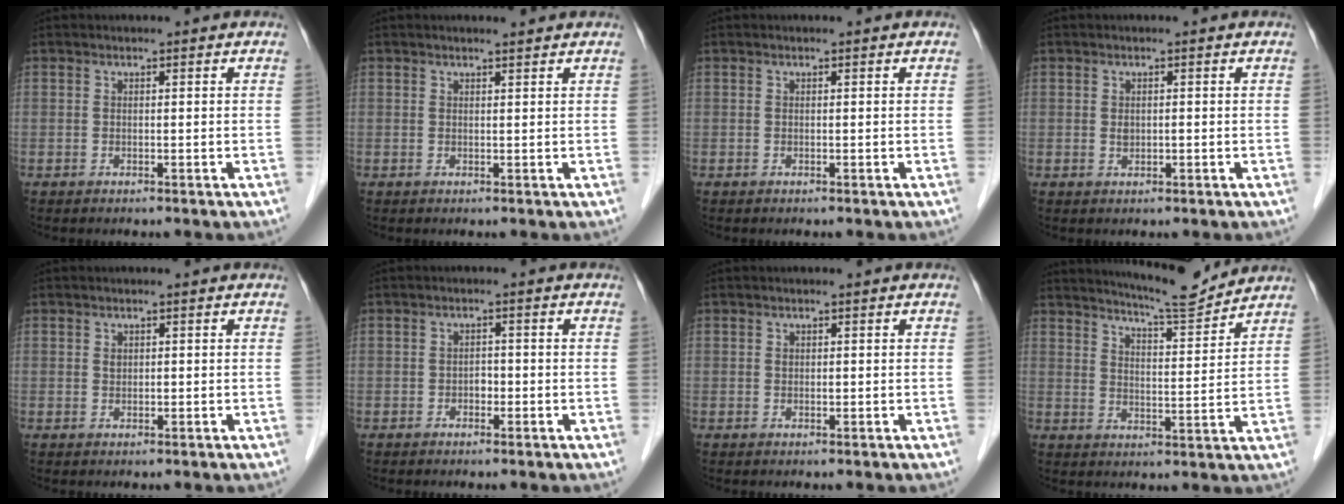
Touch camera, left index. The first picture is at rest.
{"total": 1.3, "force": [1.2, -0.1, 0.5], "torque": [-0.010, 0.002, 0.021]}
{"total": 0.0}
{"total": 0.9, "force": [0.0, 0.6, 0.6], "torque": [-0.012, -0.001, 0.000]}
{"total": 0.8, "force": [0.3, 0.6, 0.4], "torque": [-0.005, 0.000, 0.005]}
{"total": 1.3, "force": [-0.6, 0.9, 0.8], "torque": [-0.010, 0.003, -0.011]}
{"total": 0.6, "force": [0.1, 0.4, 0.3], "torque": [-0.003, -0.001, 0.002]}
{"total": 9.5, "force": [9.2, -0.2, 2.5], "torque": [-0.050, -0.009, 0.137]}